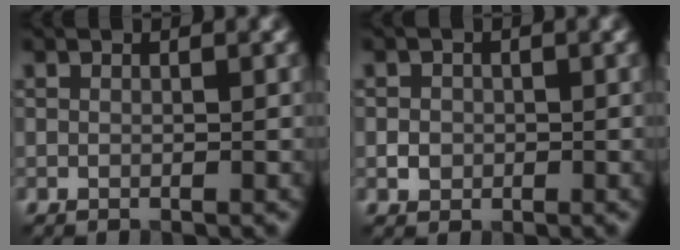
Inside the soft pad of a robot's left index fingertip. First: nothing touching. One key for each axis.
{"total": 1.3, "fx": -0.2, "fy": 1.2, "fz": 0.4, "tx": -0.002, "ty": -0.003, "tz": -0.006}